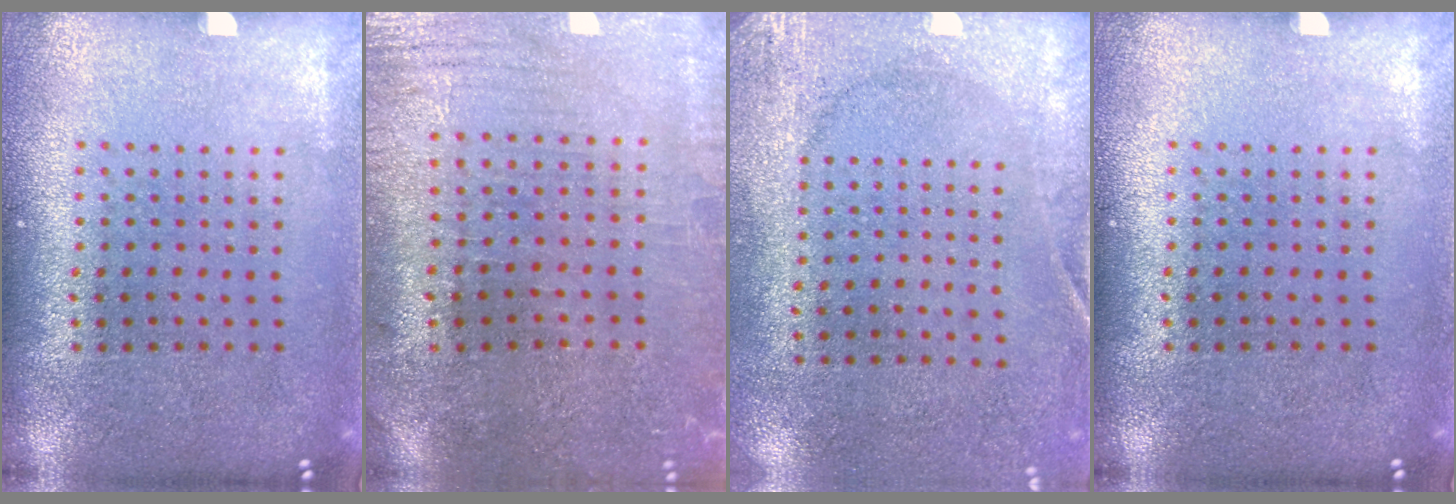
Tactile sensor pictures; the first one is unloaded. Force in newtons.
{"total": 0.5, "press": 0.3, "slide": 0.4}
{"total": 2.8, "press": 2.1, "slide": 1.8}
{"total": 0.0}